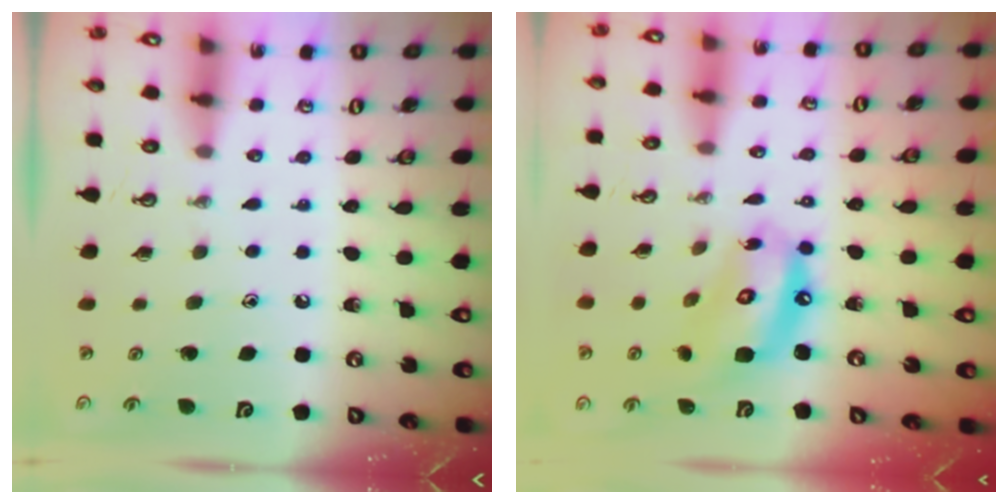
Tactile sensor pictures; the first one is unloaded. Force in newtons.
{"total": 13.3, "press": 13.2, "slide": 1.5}